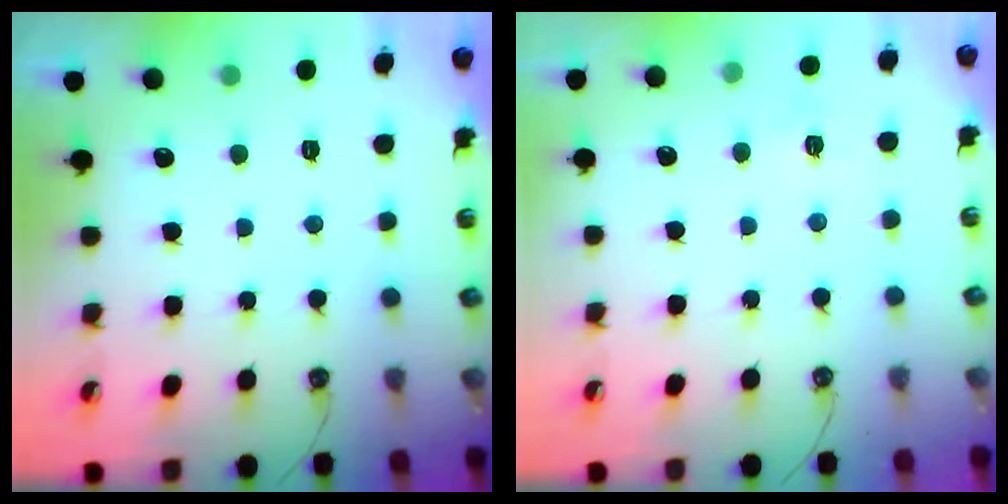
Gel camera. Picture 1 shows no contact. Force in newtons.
{"total": 6.0, "press": 6.0, "slide": 0.6}